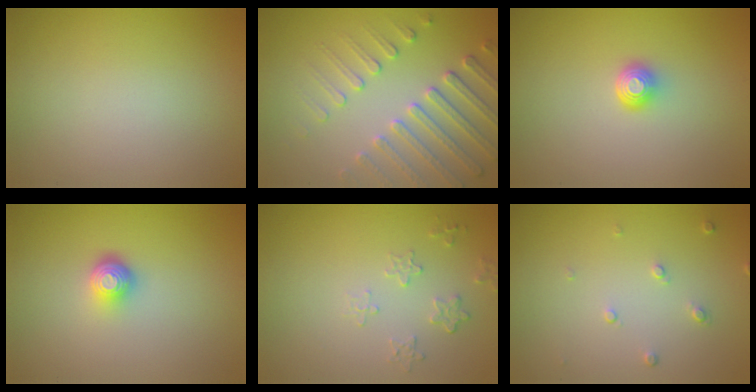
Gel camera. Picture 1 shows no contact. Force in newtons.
{"total": 4.0, "press": 4.0, "slide": 0.5}
{"total": 1.6, "press": 1.2, "slide": 1.0}
{"total": 2.3, "press": 1.4, "slide": 1.8}
{"total": 1.6, "press": 0.9, "slide": 1.4}
{"total": 0.9, "press": 0.6, "slide": 0.7}